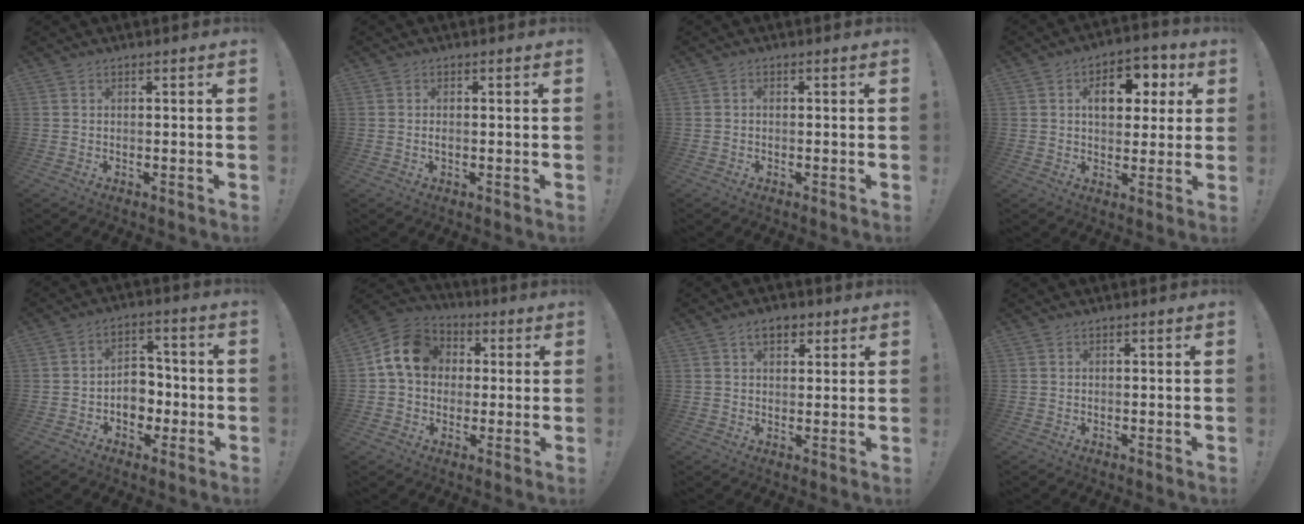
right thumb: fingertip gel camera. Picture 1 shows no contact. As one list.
[{"total": 1.0, "force": [-0.2, 0.4, 0.9], "torque": [-0.018, 0.001, -0.004]}, {"total": 0.6, "force": [-0.3, 0.4, 0.3], "torque": [-0.007, 0.002, -0.006]}, {"total": 11.1, "force": [3.2, 7.5, 7.6], "torque": [-0.099, -0.002, 0.055]}, {"total": 9.2, "force": [-2.0, 7.4, 5.0], "torque": [-0.074, 0.013, -0.029]}, {"total": 13.7, "force": [2.9, 11.1, 7.4], "torque": [-0.113, 0.010, 0.062]}, {"total": 5.6, "force": [2.8, 3.3, 3.5], "torque": [-0.049, 0.001, 0.049]}, {"total": 0.0}]